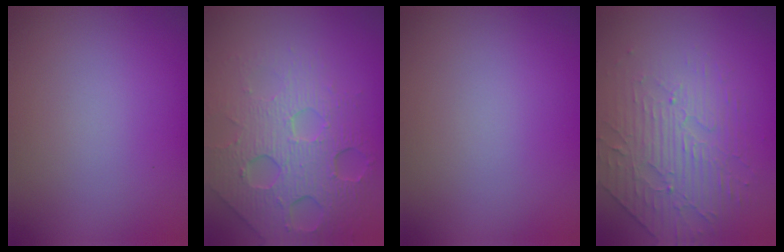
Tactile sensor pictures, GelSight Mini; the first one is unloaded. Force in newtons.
{"total": 7.5, "press": 5.2, "slide": 5.4}
{"total": 0.0}
{"total": 4.7, "press": 3.4, "slide": 3.2}